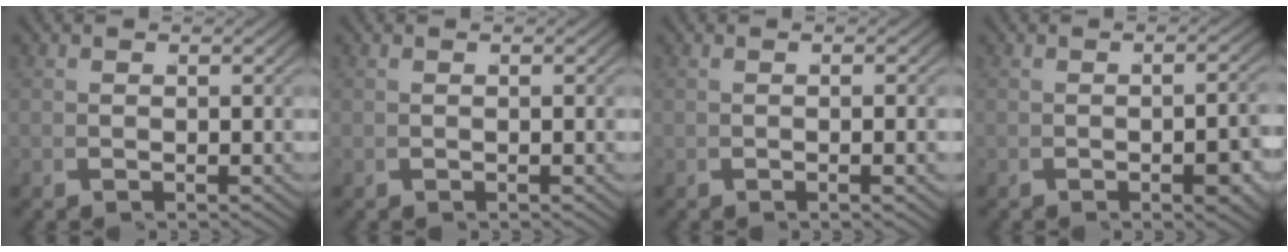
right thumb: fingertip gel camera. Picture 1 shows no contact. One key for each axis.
{"total": 0.0}
{"total": 1.3, "fx": -0.1, "fy": -0.1, "fz": 1.2, "tx": -0.024, "ty": 0.009, "tz": -0.003}
{"total": 2.6, "fx": -0.9, "fy": 0.9, "fz": 2.3, "tx": -0.028, "ty": 0.006, "tz": -0.015}